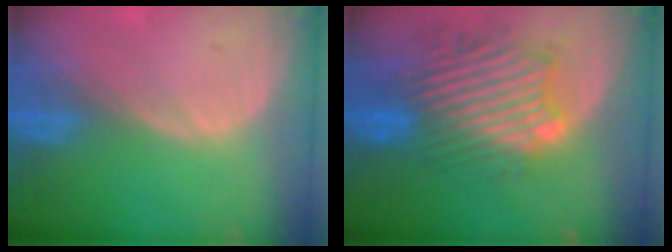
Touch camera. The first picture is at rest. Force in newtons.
{"total": 11.1, "press": 10.3, "slide": 4.0}